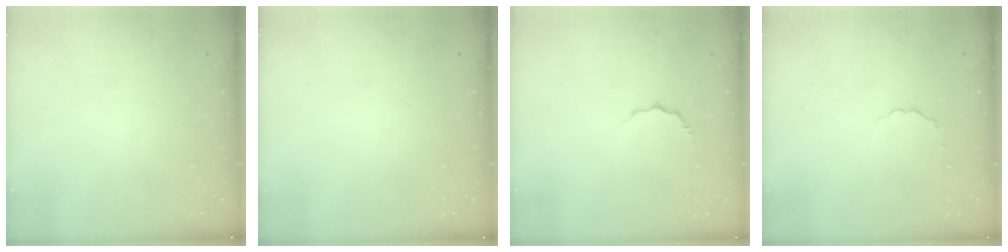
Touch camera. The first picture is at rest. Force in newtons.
{"total": 0.0}
{"total": 3.8, "press": 3.8, "slide": 0.8}
{"total": 1.9, "press": 1.7, "slide": 0.8}